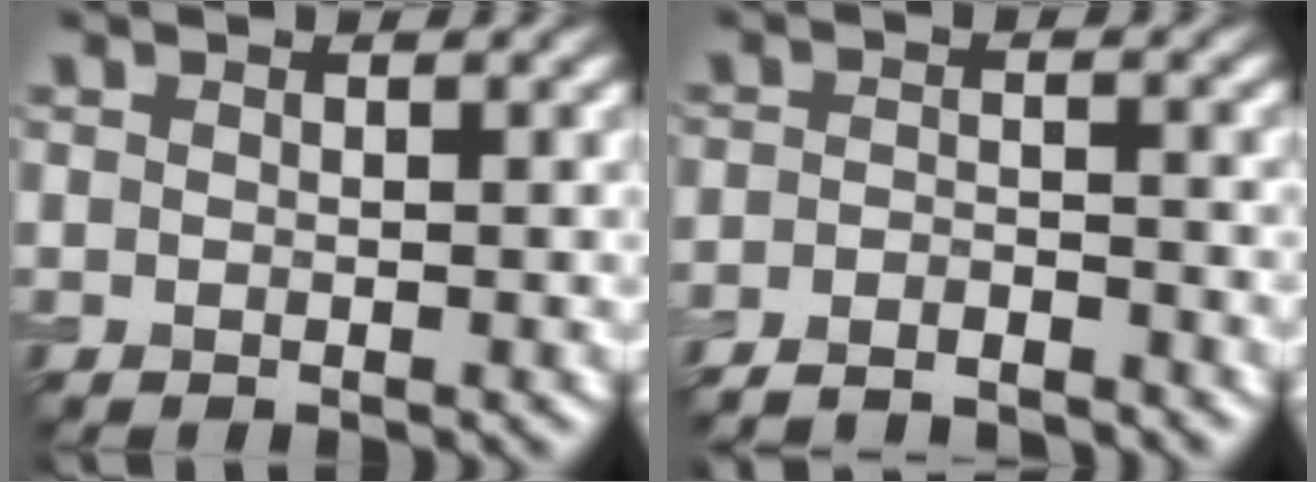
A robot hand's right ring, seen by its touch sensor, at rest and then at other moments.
{"total": 4.1, "force": [-3.8, 0.5, 1.3], "torque": [-0.019, -0.003, -0.064]}